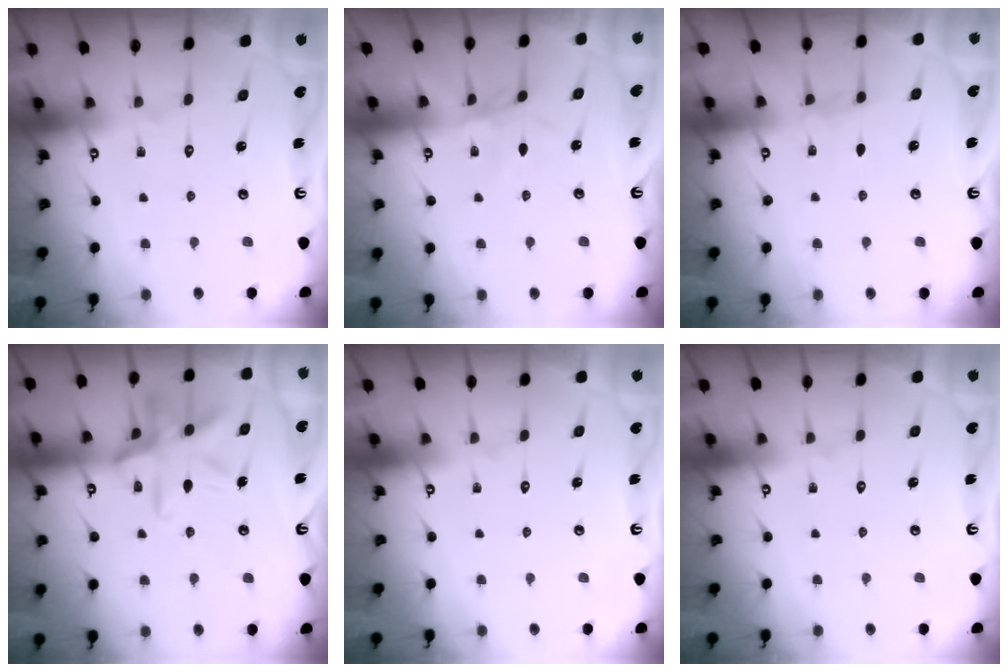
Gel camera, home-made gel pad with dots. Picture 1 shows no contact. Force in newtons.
{"total": 2.2, "press": 2.2, "slide": 0.3}
{"total": 2.6, "press": 2.6, "slide": 0.4}
{"total": 16.2, "press": 16.2, "slide": 1.2}
{"total": 0.0}
{"total": 0.0}